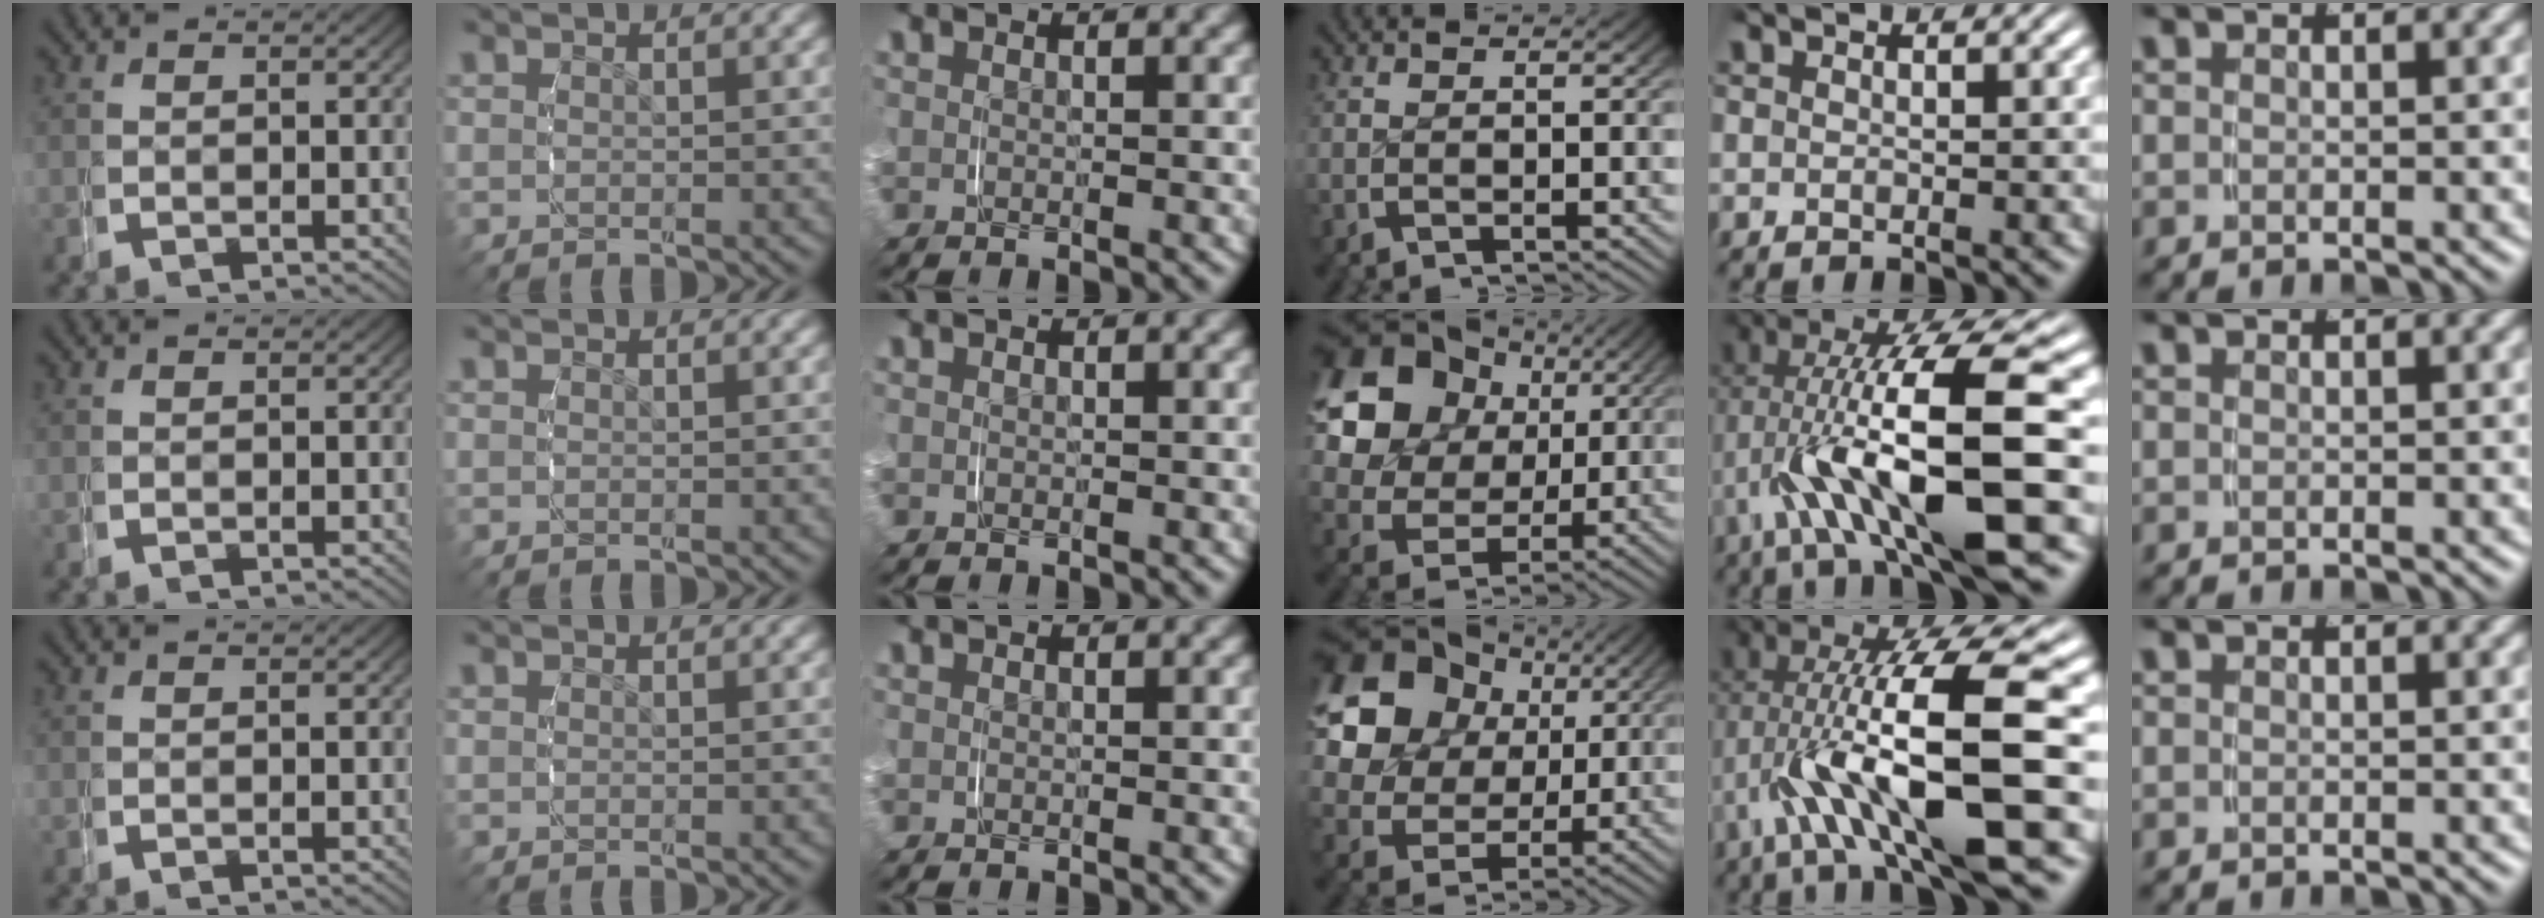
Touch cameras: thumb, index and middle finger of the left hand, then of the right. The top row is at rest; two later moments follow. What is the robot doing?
{"motion": "grasp_and_lifting", "object": "key"}